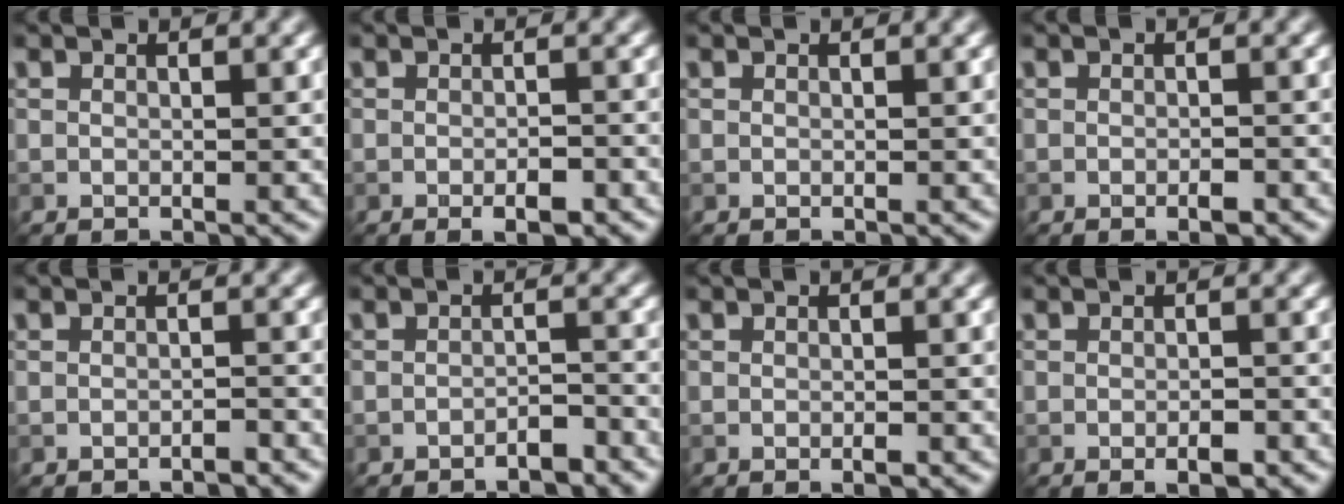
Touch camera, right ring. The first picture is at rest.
{"total": 2.3, "force": [-1.0, 0.5, 2.0], "torque": [-0.027, -0.003, -0.015]}
{"total": 0.0}
{"total": 1.4, "force": [-0.7, 0.3, 1.2], "torque": [-0.017, -0.003, -0.012]}
{"total": 1.1, "force": [-0.9, 0.1, 0.5], "torque": [-0.003, 0.003, -0.017]}
{"total": 2.0, "force": [-1.6, 0.4, 1.0], "torque": [-0.010, 0.007, -0.027]}
{"total": 0.9, "force": [-0.4, 0.1, 0.7], "torque": [-0.010, -0.001, -0.006]}
{"total": 1.9, "force": [-0.9, 0.4, 1.7], "torque": [-0.021, -0.002, -0.014]}